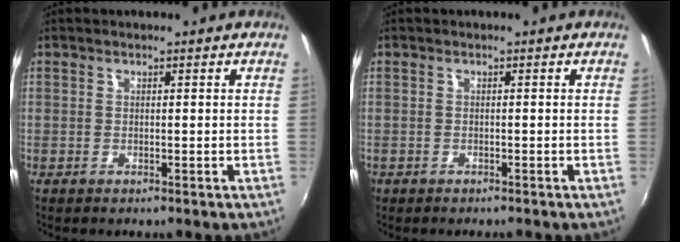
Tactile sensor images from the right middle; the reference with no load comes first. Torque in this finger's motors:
{"motor_torque": [-0.05, 0.06, -0.04, 0.00]}